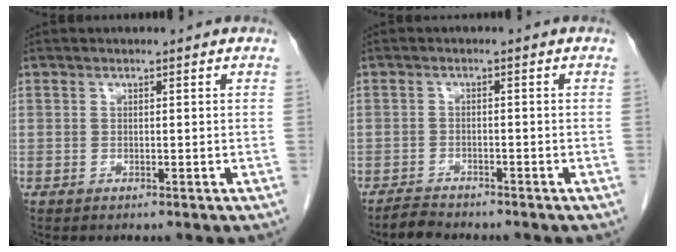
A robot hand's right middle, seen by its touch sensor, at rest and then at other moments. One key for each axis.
{"total": 2.3, "fx": -2.2, "fy": 0.3, "fz": 0.3, "tx": -0.009, "ty": -0.008, "tz": -0.038}